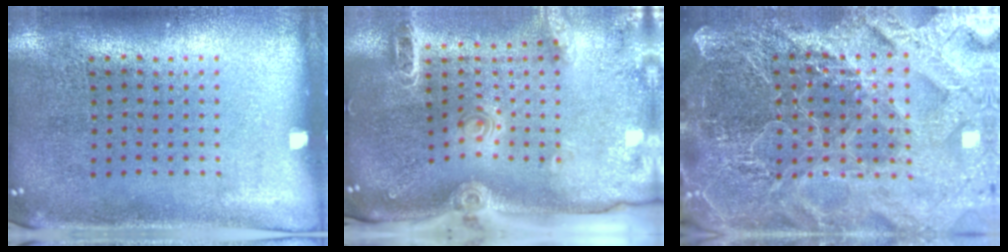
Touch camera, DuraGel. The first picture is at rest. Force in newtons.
{"total": 2.5, "press": 2.0, "slide": 1.5}
{"total": 6.1, "press": 5.3, "slide": 2.9}